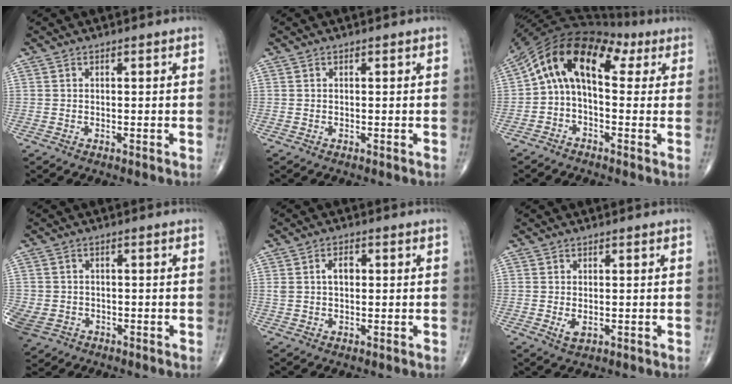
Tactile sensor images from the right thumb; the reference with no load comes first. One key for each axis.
{"total": 0.0}
{"total": 14.7, "fx": 3.4, "fy": 8.6, "fz": 11.4, "tx": -0.167, "ty": 0.051, "tz": 0.043}
{"total": 10.7, "fx": -4.2, "fy": 8.7, "fz": 4.6, "tx": -0.139, "ty": 0.008, "tz": -0.061}
{"total": 3.4, "fx": 0.6, "fy": 2.1, "fz": 2.6, "tx": -0.047, "ty": 0.011, "tz": 0.013}
{"total": 2.2, "fx": -0.4, "fy": 1.2, "fz": 1.8, "tx": -0.032, "ty": -0.005, "tz": -0.004}